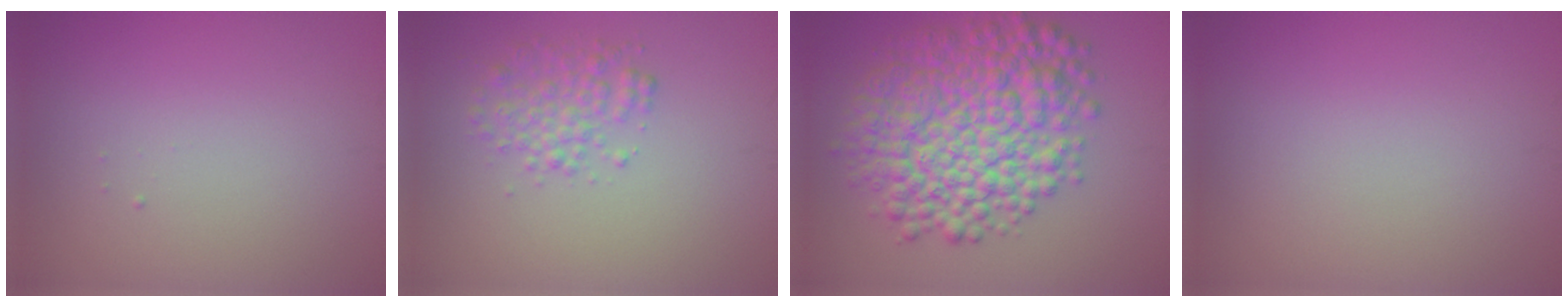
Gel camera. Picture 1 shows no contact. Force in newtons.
{"total": 2.4, "press": 2.4, "slide": 0.1}
{"total": 10.0, "press": 10.0, "slide": 0.1}
{"total": 0.0}